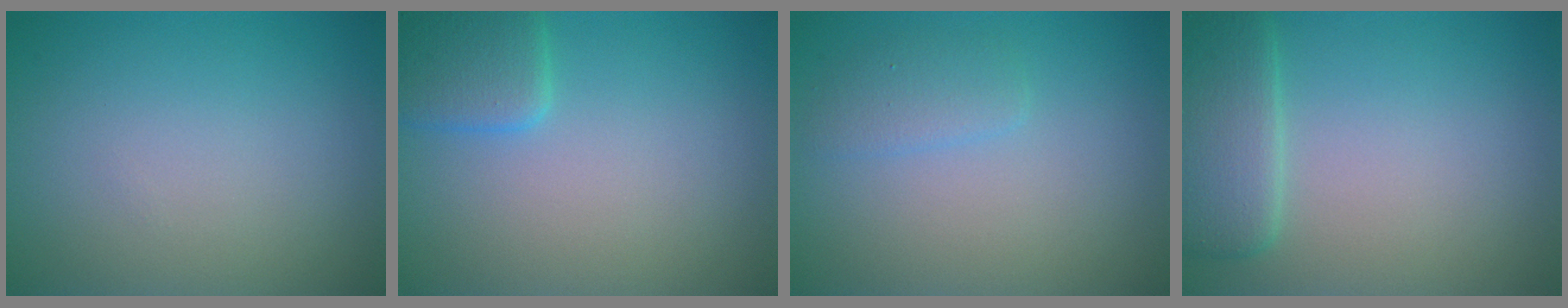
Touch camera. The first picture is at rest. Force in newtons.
{"total": 3.2, "press": 3.1, "slide": 0.2}
{"total": 1.5, "press": 1.5, "slide": 0.1}
{"total": 3.4, "press": 2.9, "slide": 1.8}